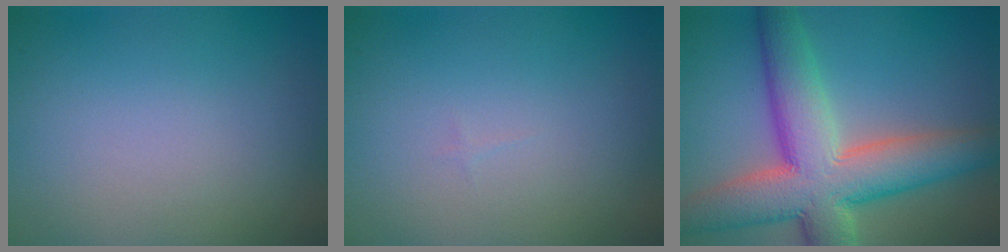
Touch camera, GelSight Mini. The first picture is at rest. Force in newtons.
{"total": 0.0}
{"total": 10.1, "press": 10.0, "slide": 0.8}